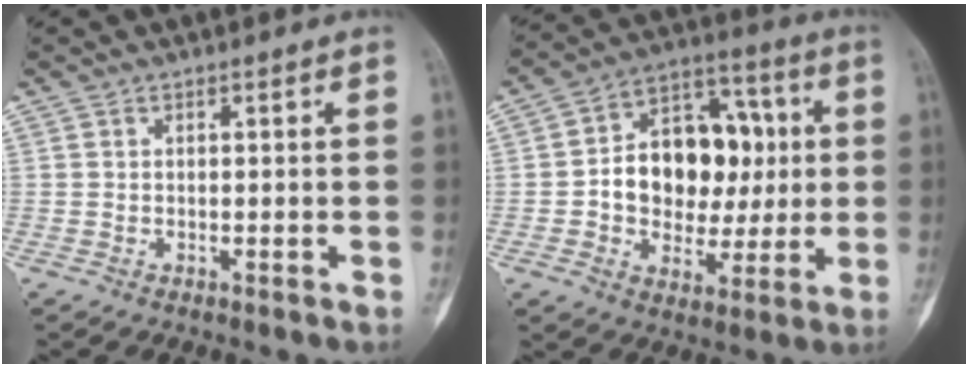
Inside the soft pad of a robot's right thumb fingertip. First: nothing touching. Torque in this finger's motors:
{"motor_torque": [1.93, 1.98, 0.89, -0.68, 0.47]}